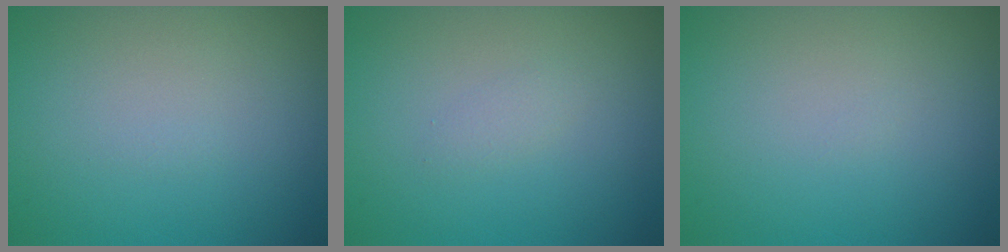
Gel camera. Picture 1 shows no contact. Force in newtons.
{"total": 0.8, "press": 0.8, "slide": 0.1}
{"total": 0.0}